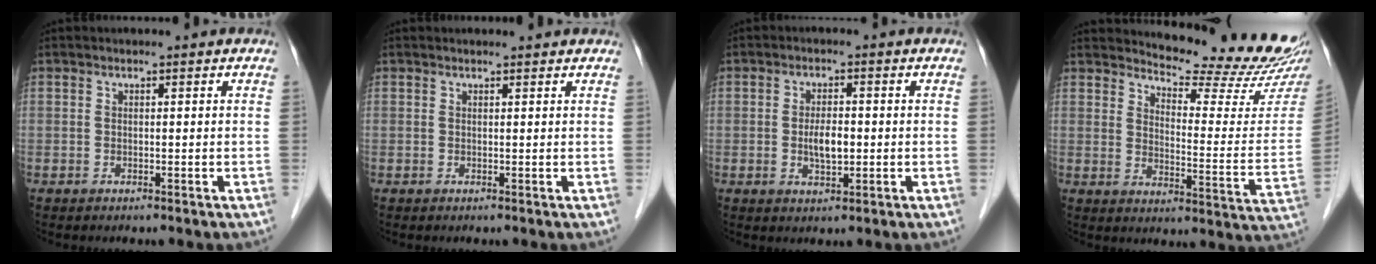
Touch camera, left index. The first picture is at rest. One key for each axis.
{"total": 2.3, "fx": 2.2, "fy": 0.4, "fz": 0.3, "tx": -0.014, "ty": 0.010, "tz": 0.022}
{"total": 3.7, "fx": -0.3, "fy": 0.8, "fz": 3.6, "tx": -0.072, "ty": -0.004, "tz": -0.003}
{"total": 16.8, "fx": 16.1, "fy": 0.2, "fz": 4.7, "tx": -0.069, "ty": -0.105, "tz": 0.191}